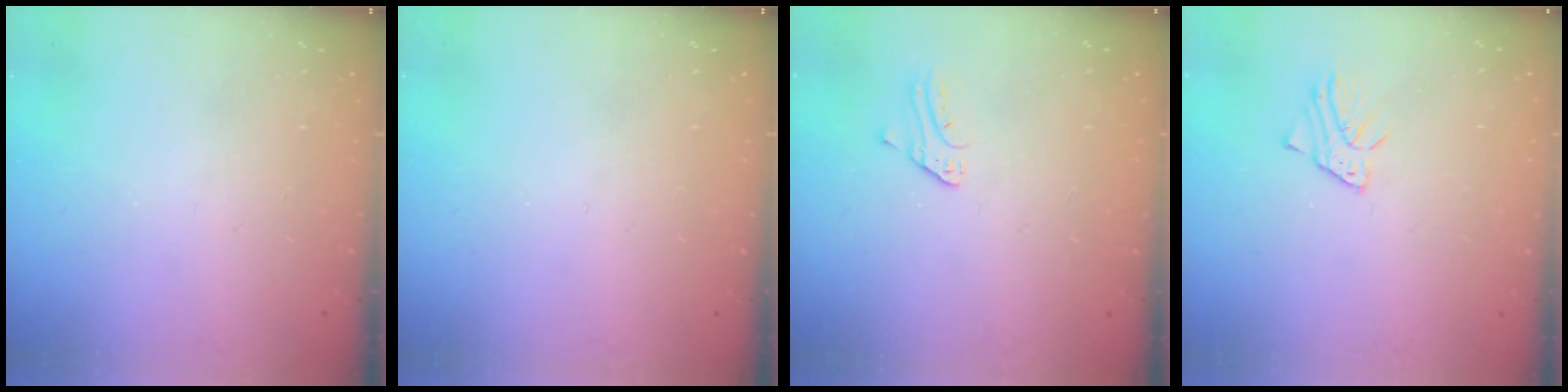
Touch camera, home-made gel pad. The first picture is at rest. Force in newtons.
{"total": 0.0}
{"total": 2.2, "press": 2.2, "slide": 0.3}
{"total": 2.4, "press": 2.4, "slide": 0.2}